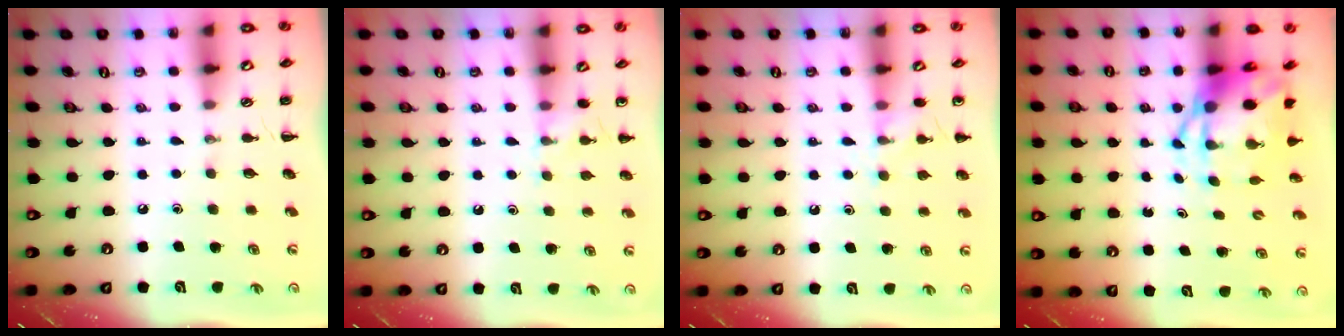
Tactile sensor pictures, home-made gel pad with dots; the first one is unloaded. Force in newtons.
{"total": 6.3, "press": 5.9, "slide": 2.1}
{"total": 8.0, "press": 7.8, "slide": 1.8}
{"total": 6.6, "press": 6.3, "slide": 1.6}